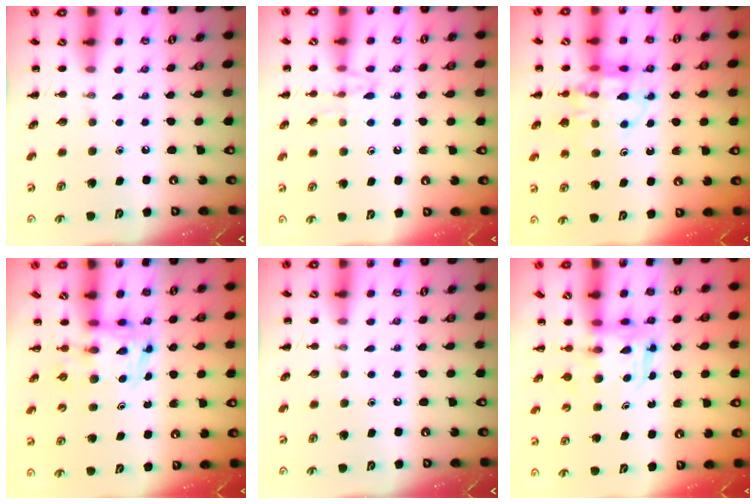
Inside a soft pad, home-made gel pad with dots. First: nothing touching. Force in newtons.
{"total": 8.9, "press": 8.8, "slide": 1.1}
{"total": 14.2, "press": 13.8, "slide": 3.2}
{"total": 3.5, "press": 3.5, "slide": 0.6}
{"total": 0.0}
{"total": 3.8, "press": 3.8, "slide": 0.3}